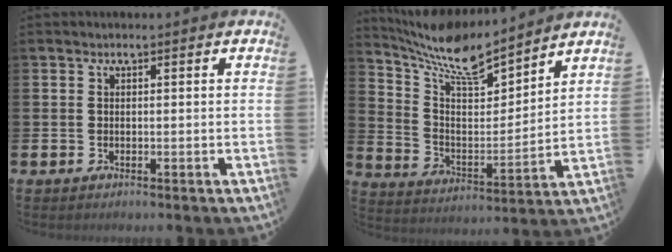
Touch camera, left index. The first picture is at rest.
{"total": 9.9, "force": [8.9, 2.1, 3.8], "torque": [-0.119, -0.059, 0.156]}